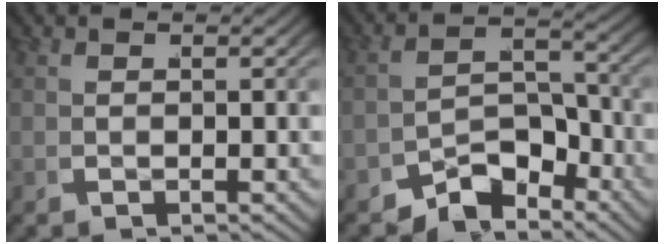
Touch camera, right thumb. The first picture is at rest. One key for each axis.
{"total": 5.5, "fx": -4.3, "fy": 2.5, "fz": 2.3, "tx": -0.033, "ty": -0.015, "tz": -0.072}